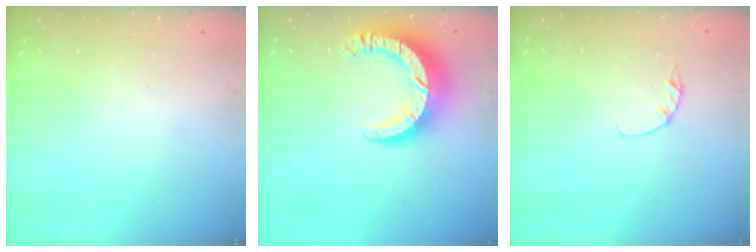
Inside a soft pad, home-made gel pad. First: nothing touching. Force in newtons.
{"total": 11.5, "press": 11.5, "slide": 1.0}
{"total": 1.2, "press": 1.1, "slide": 0.3}